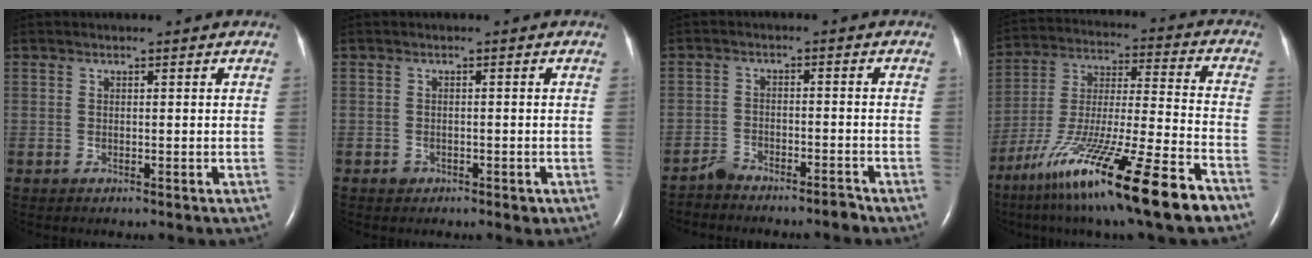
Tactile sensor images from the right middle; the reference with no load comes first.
{"total": 1.6, "force": [-0.8, 1.2, 0.6], "torque": [-0.007, 0.003, -0.007]}
{"total": 3.3, "force": [-3.2, 0.4, 0.4], "torque": [-0.007, -0.003, -0.058]}
{"total": 22.9, "force": [-14.6, 1.1, 17.6], "torque": [-0.295, -0.050, -0.258]}